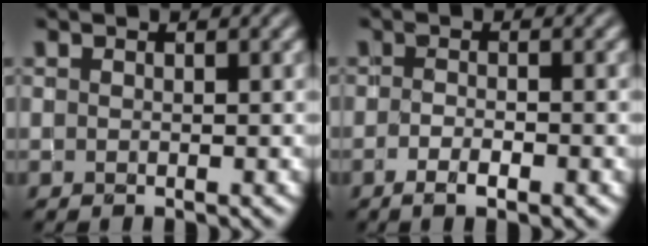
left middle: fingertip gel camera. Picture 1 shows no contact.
{"total": 2.7, "force": [-1.3, 0.7, 2.3], "torque": [-0.039, -0.002, -0.020]}